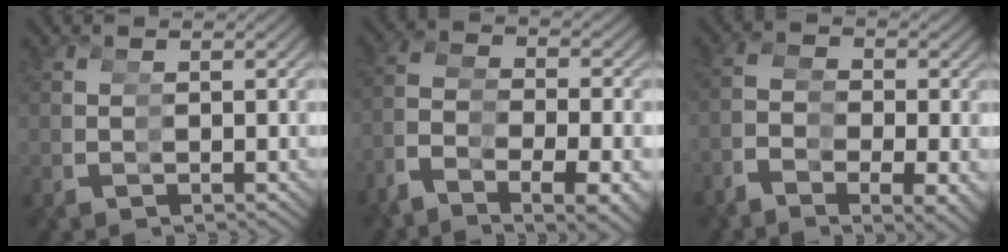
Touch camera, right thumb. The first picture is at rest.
{"total": 7.5, "force": [-0.6, 6.2, 4.1], "torque": [-0.113, -0.001, -0.003]}
{"total": 4.3, "force": [-0.7, 3.1, 2.9], "torque": [-0.061, 0.003, -0.004]}